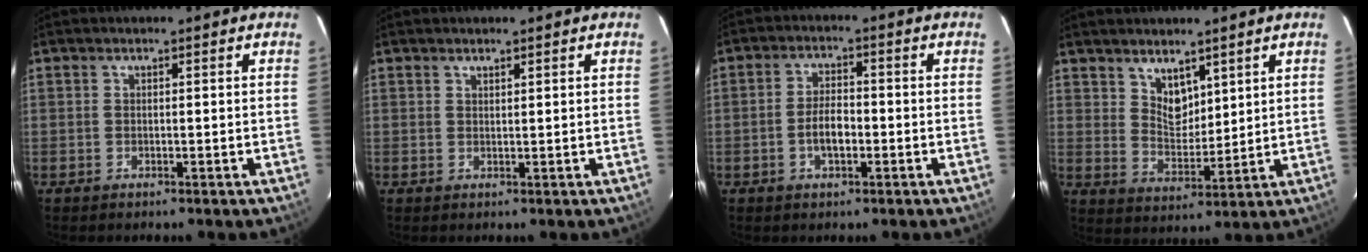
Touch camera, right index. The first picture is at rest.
{"total": 0.8, "force": [0.8, 0.2, 0.3], "torque": [-0.005, 0.001, 0.014]}
{"total": 4.7, "force": [-1.5, 2.2, 3.9], "torque": [-0.080, 0.005, -0.025]}
{"total": 6.4, "force": [4.5, 3.4, 3.1], "torque": [-0.042, 0.003, 0.088]}